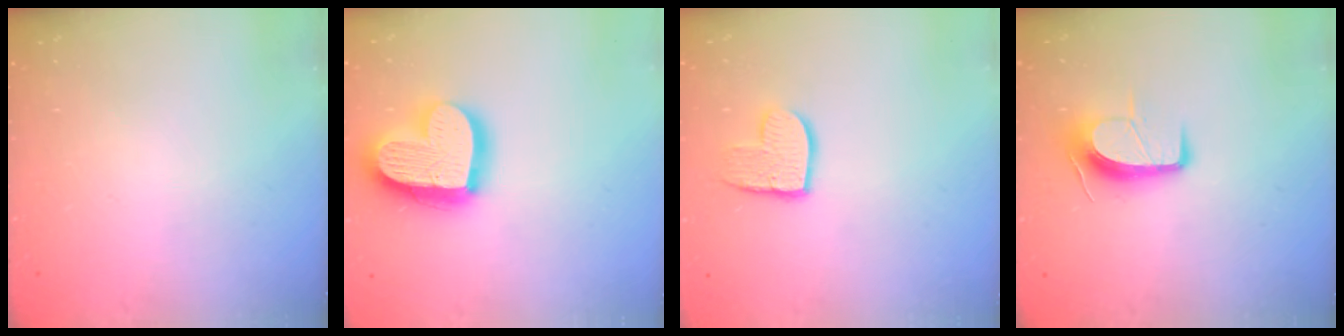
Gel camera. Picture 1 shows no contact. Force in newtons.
{"total": 21.1, "press": 21.0, "slide": 1.8}
{"total": 9.2, "press": 9.2, "slide": 0.6}
{"total": 10.3, "press": 10.3, "slide": 0.6}